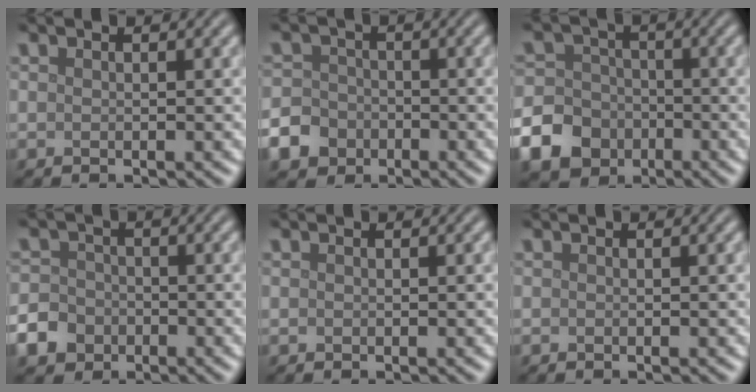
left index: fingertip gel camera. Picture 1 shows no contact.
{"total": 5.7, "force": [-3.1, 4.6, 1.4], "torque": [-0.021, -0.016, -0.068]}
{"total": 9.6, "force": [-4.6, 8.0, 2.8], "torque": [-0.062, -0.032, -0.111]}
{"total": 4.8, "force": [-2.6, 3.9, 1.3], "torque": [-0.014, -0.014, -0.057]}
{"total": 0.0}
{"total": 0.0}